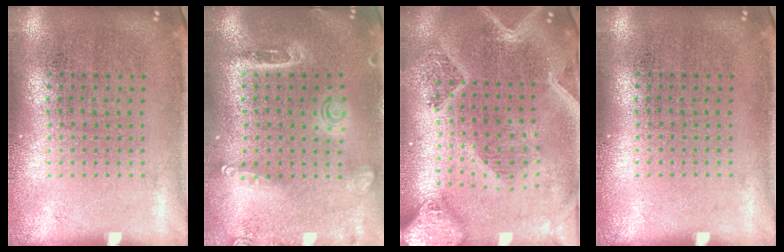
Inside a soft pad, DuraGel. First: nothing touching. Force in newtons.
{"total": 1.6, "press": 1.5, "slide": 0.6}
{"total": 3.5, "press": 2.8, "slide": 2.0}
{"total": 0.0}